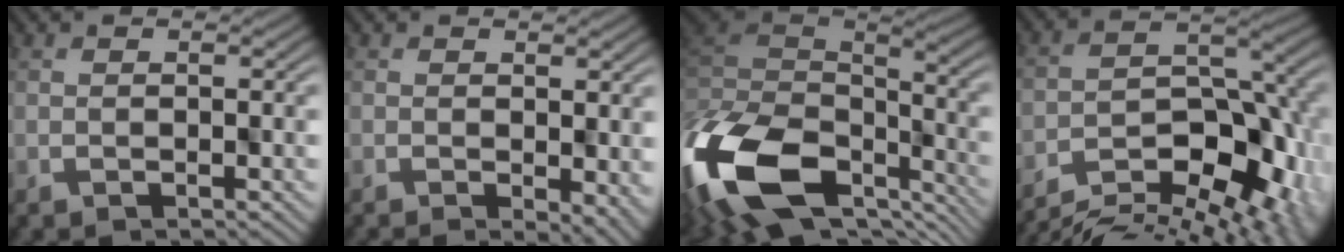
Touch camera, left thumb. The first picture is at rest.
{"total": 2.7, "force": [-1.0, 1.1, 2.2], "torque": [-0.043, -0.006, -0.002]}
{"total": 15.2, "force": [-4.6, 8.4, 11.8], "torque": [-0.296, -0.042, -0.052]}
{"total": 10.2, "force": [-5.8, 4.3, 7.1], "torque": [-0.133, -0.016, -0.100]}